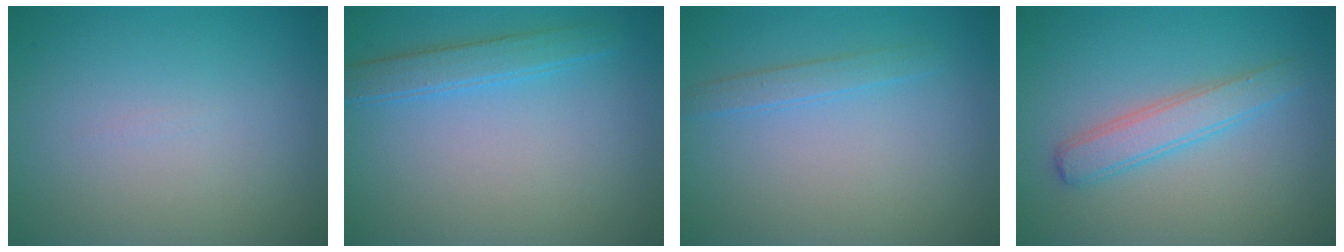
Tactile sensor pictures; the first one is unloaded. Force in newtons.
{"total": 2.5, "press": 2.5, "slide": 0.1}
{"total": 1.3, "press": 1.3, "slide": 0.1}
{"total": 2.9, "press": 2.9, "slide": 0.0}